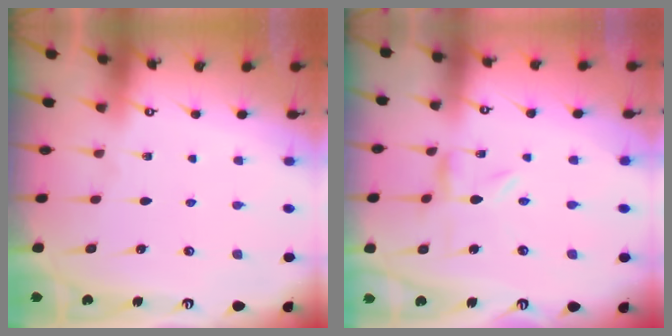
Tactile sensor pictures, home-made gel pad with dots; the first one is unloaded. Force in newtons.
{"total": 1.4, "press": 1.4, "slide": 0.2}